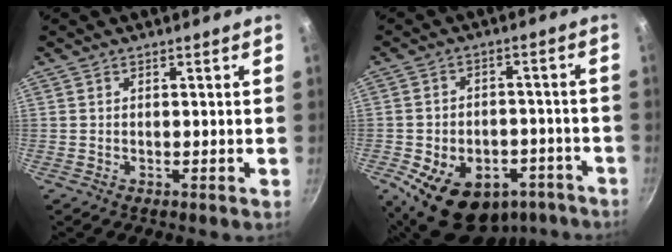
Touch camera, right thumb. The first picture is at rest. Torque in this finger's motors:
{"motor_torque": [0.42, 0.99, 1.29, -1.51, 0.22]}